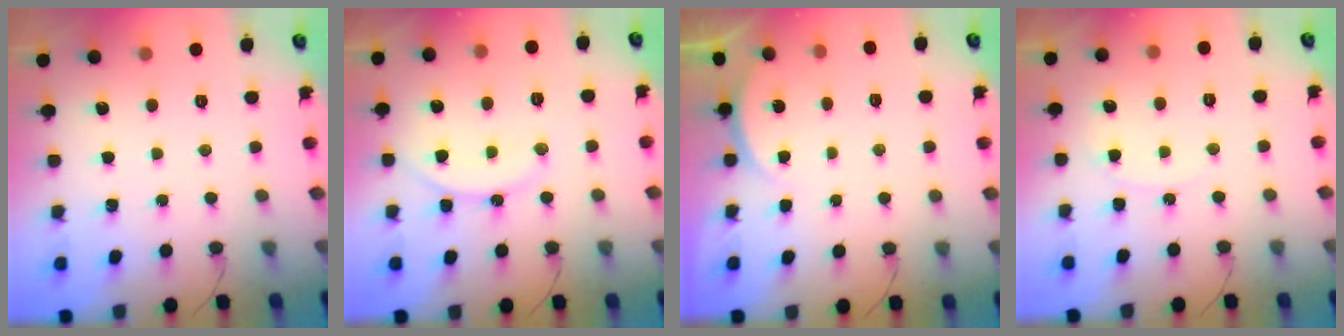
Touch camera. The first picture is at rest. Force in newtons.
{"total": 12.2, "press": 12.1, "slide": 1.3}
{"total": 2.8, "press": 2.1, "slide": 1.7}
{"total": 4.4, "press": 4.4, "slide": 0.4}